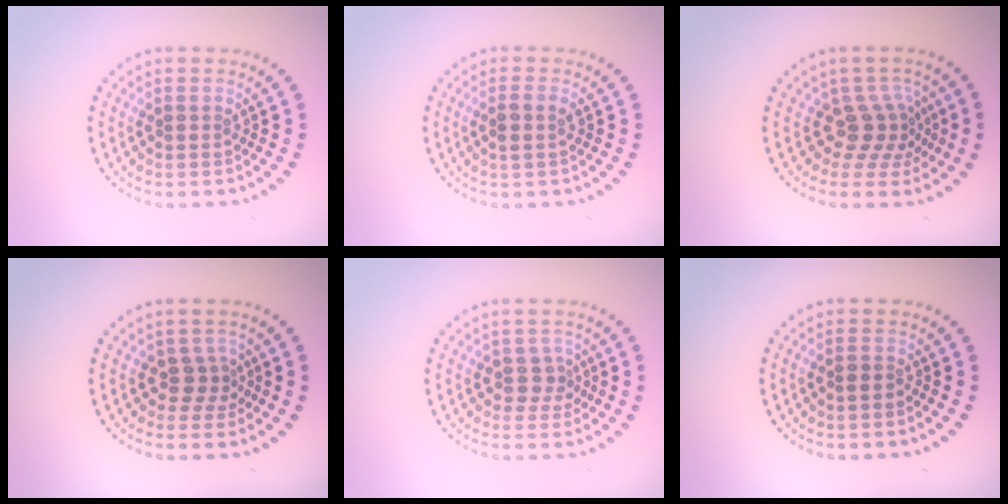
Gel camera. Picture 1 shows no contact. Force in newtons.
{"total": 1.5, "press": 1.3, "slide": 0.6}
{"total": 3.0, "press": 2.2, "slide": 2.1}
{"total": 1.9, "press": 1.2, "slide": 1.4}
{"total": 1.8, "press": 1.3, "slide": 1.1}
{"total": 1.1, "press": 0.9, "slide": 0.7}